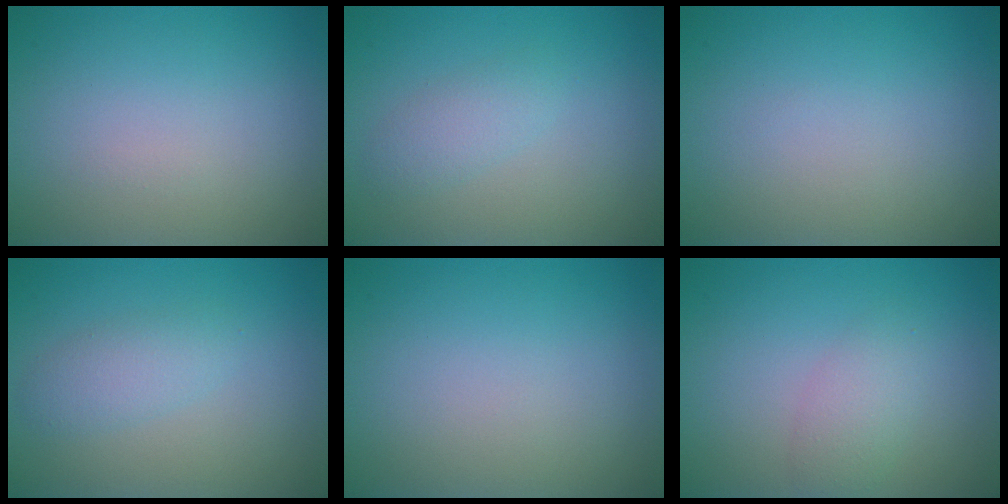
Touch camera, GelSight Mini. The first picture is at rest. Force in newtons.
{"total": 1.8, "press": 1.8, "slide": 0.1}
{"total": 0.0}
{"total": 2.2, "press": 2.2, "slide": 0.1}
{"total": 0.0}
{"total": 2.1, "press": 2.1, "slide": 0.0}